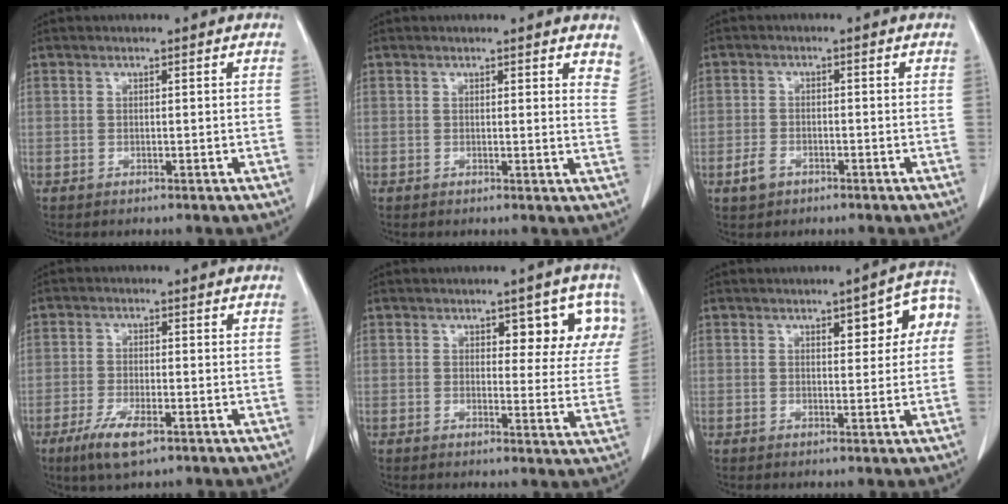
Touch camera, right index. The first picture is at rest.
{"total": 5.4, "force": [4.8, 1.4, 2.1], "torque": [-0.013, -0.017, 0.032]}
{"total": 2.7, "force": [-1.5, 1.8, 1.3], "torque": [-0.027, 0.003, -0.021]}
{"total": 5.7, "force": [-3.3, 1.5, 4.5], "torque": [-0.092, -0.010, -0.055]}
{"total": 8.1, "force": [4.0, 3.9, 5.8], "torque": [-0.046, 0.006, 0.042]}
{"total": 7.0, "force": [2.1, 2.4, 6.2], "torque": [-0.068, 0.025, 0.021]}